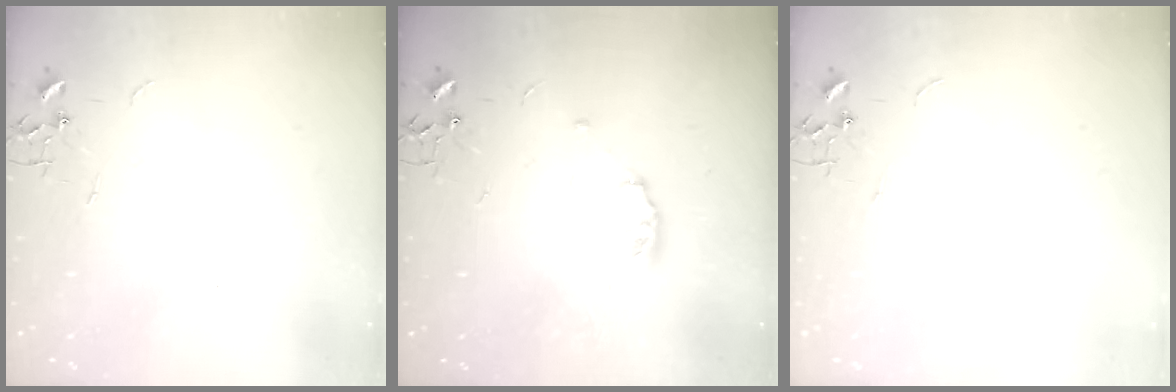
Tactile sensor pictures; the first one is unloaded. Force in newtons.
{"total": 5.6, "press": 5.5, "slide": 0.8}
{"total": 0.0}